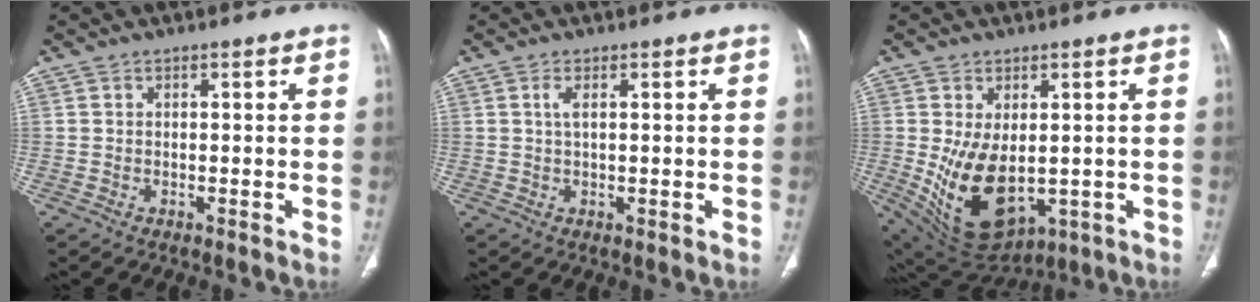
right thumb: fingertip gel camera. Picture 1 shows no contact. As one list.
[{"total": 2.1, "force": [0.6, 0.4, 2.0], "torque": [-0.045, -0.004, 0.012]}, {"total": 14.4, "force": [-1.4, 8.6, 11.4], "torque": [-0.190, -0.018, 0.011]}]